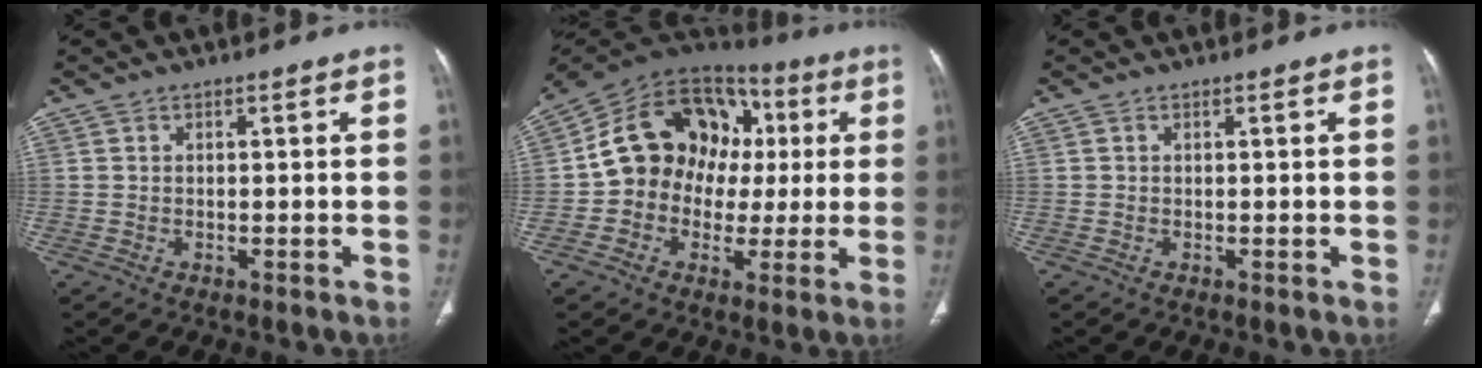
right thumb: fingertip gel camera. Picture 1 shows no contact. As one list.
[{"total": 18.8, "force": [1.9, 15.4, 10.7], "torque": [-0.127, 0.052, 0.030]}, {"total": 0.0}]